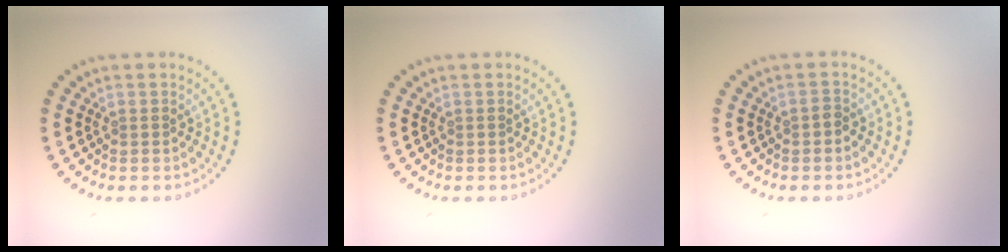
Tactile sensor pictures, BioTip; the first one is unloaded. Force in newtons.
{"total": 0.0}
{"total": 0.7, "press": 0.7, "slide": 0.3}